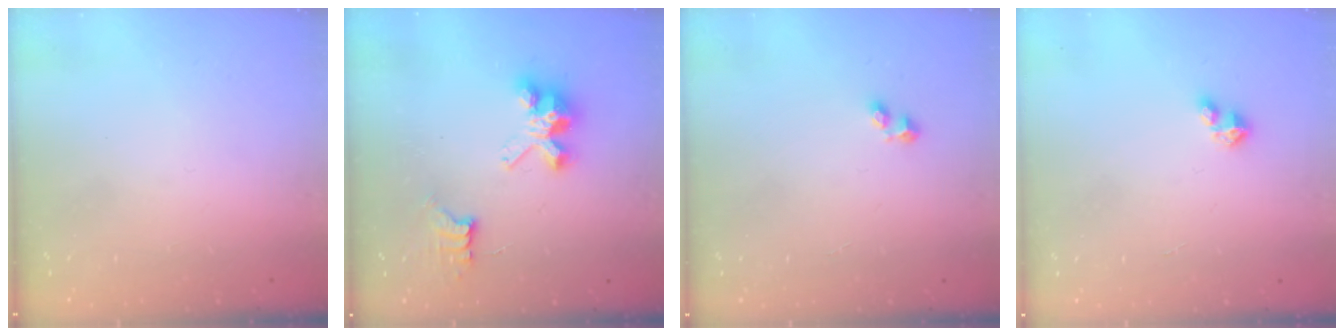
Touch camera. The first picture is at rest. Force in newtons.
{"total": 7.9, "press": 7.9, "slide": 0.6}
{"total": 1.7, "press": 1.6, "slide": 0.6}
{"total": 2.1, "press": 2.1, "slide": 0.2}